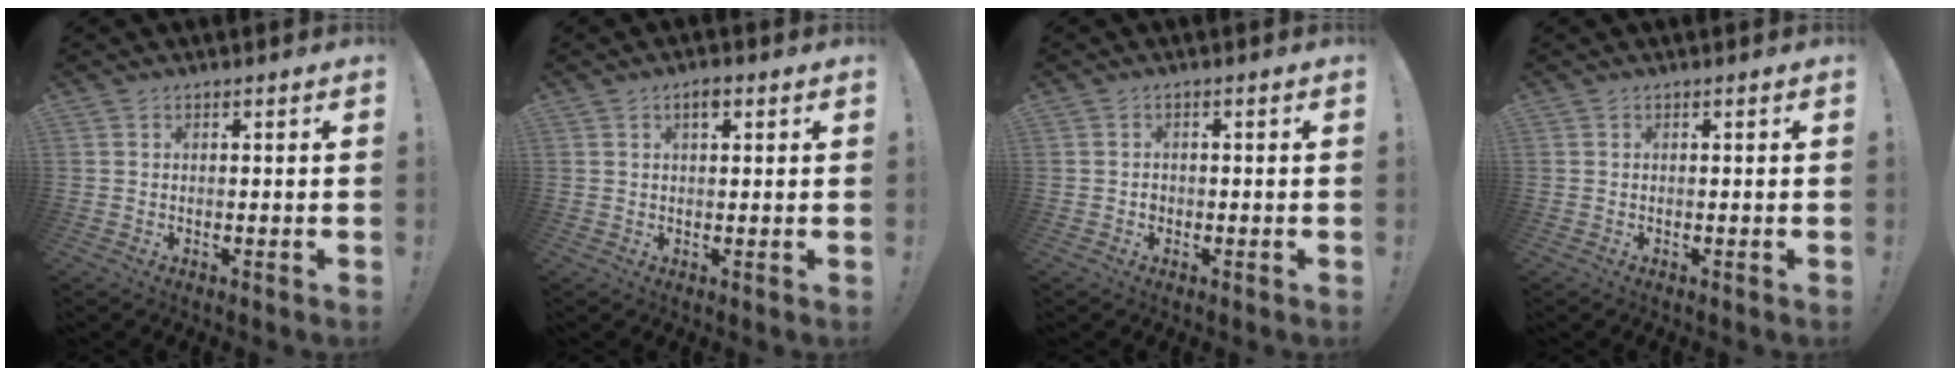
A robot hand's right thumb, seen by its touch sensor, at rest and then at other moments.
{"total": 2.6, "force": [1.4, 1.1, 2.0], "torque": [-0.023, -0.002, 0.019]}
{"total": 1.5, "force": [-0.6, 1.3, 0.4], "torque": [-0.010, 0.005, -0.009]}
{"total": 0.0}